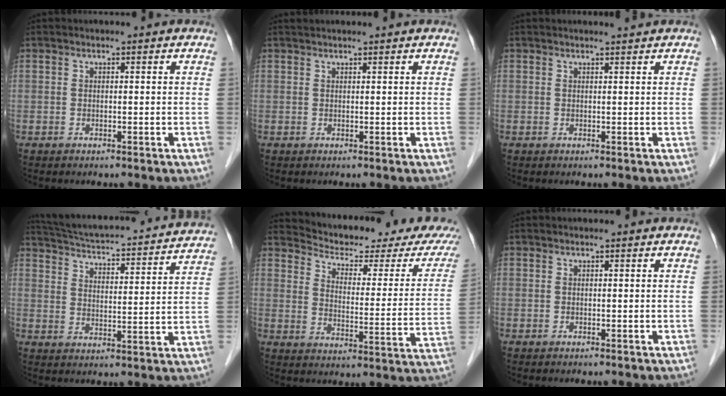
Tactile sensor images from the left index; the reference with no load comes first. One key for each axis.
{"total": 2.7, "fx": 2.5, "fy": -0.1, "fz": 1.0, "tx": -0.010, "ty": 0.028, "tz": 0.039}
{"total": 1.1, "fx": 1.0, "fy": -0.3, "fz": 0.1, "tx": -0.007, "ty": -0.001, "tz": 0.019}
{"total": 24.6, "fx": 22.8, "fy": 3.2, "fz": 8.7, "tx": -0.148, "ty": -0.014, "tz": 0.298}
{"total": 18.0, "fx": 16.3, "fy": 3.2, "fz": 6.8, "tx": -0.092, "ty": -0.037, "tz": 0.199}
{"total": 0.0}